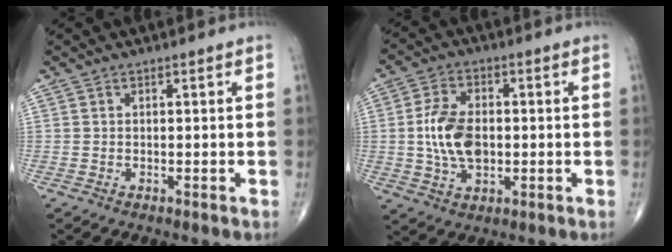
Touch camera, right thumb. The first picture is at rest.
{"total": 10.0, "force": [-0.3, 6.0, 8.0], "torque": [-0.148, 0.004, -0.006]}